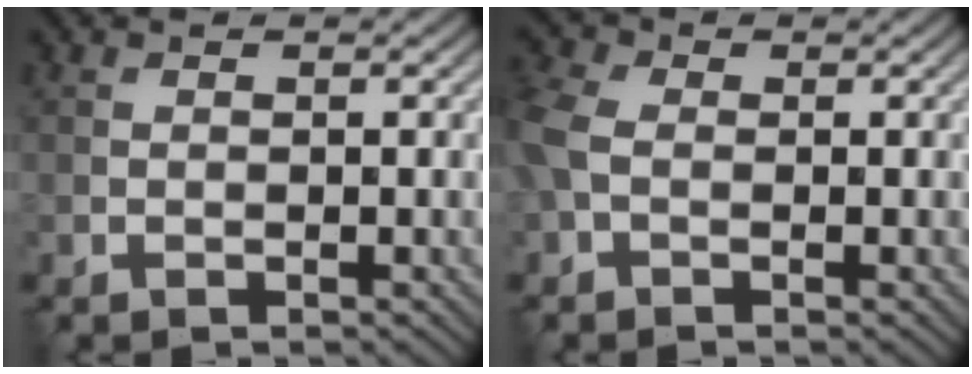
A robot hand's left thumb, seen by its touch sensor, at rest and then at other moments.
{"total": 4.6, "force": [-0.5, 3.0, 3.5], "torque": [-0.110, 0.005, -0.021]}